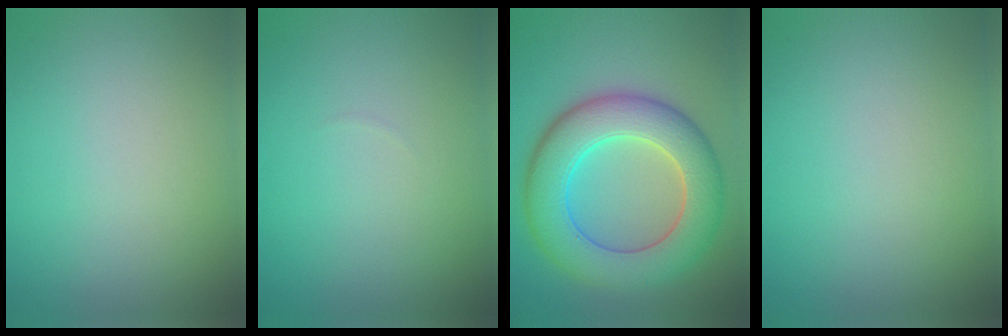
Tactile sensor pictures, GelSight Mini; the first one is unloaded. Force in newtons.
{"total": 0.0}
{"total": 9.3, "press": 9.3, "slide": 0.5}
{"total": 0.0}